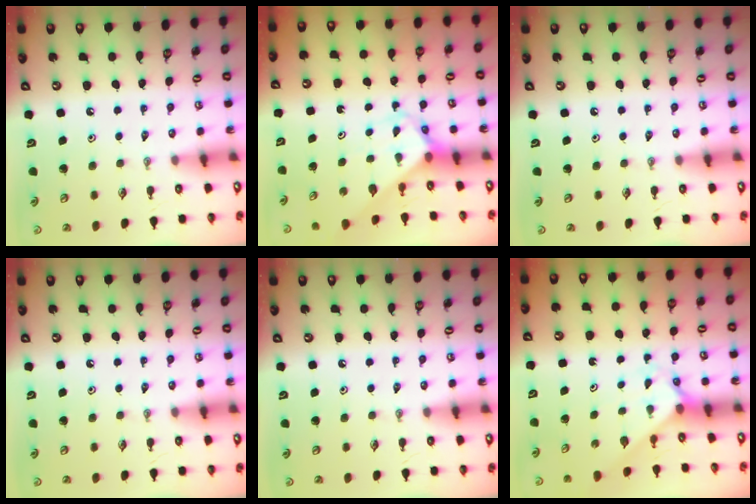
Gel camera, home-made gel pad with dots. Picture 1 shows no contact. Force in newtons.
{"total": 3.1, "press": 3.1, "slide": 0.1}
{"total": 0.0}
{"total": 0.0}
{"total": 0.0}
{"total": 2.3, "press": 2.3, "slide": 0.2}